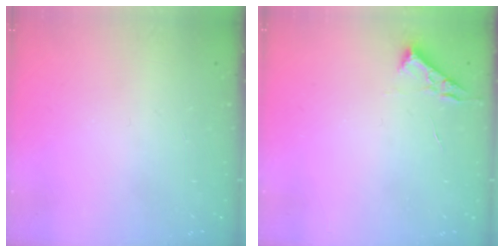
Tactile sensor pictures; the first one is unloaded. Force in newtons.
{"total": 3.1, "press": 3.0, "slide": 0.4}